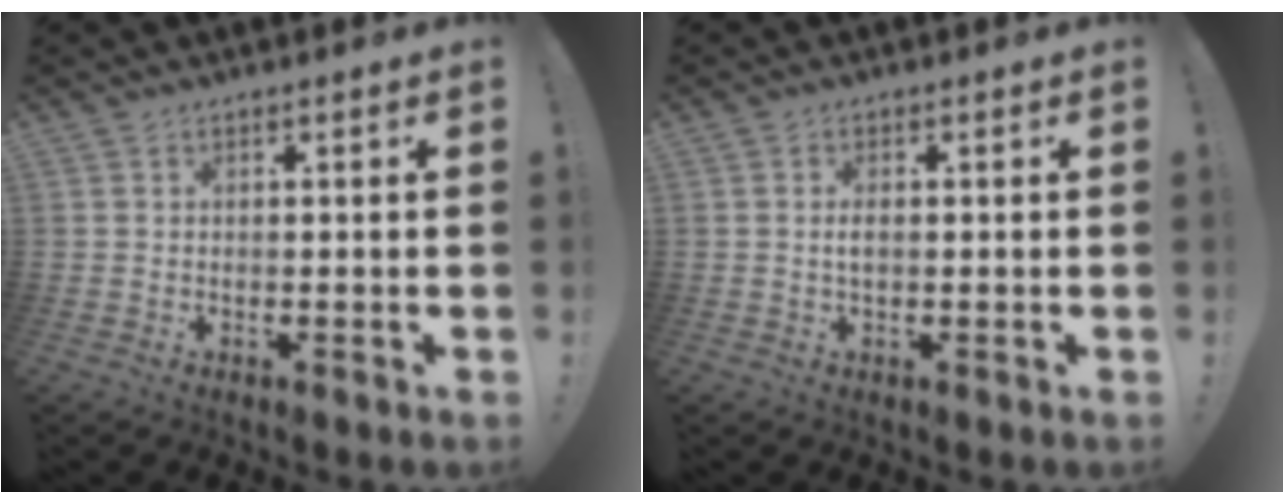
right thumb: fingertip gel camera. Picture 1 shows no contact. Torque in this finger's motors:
{"motor_torque": [-0.11, 0.02, -0.05, 0.08, 0.03]}